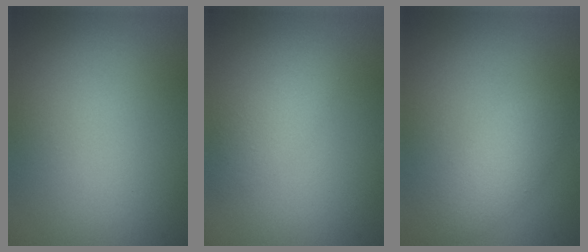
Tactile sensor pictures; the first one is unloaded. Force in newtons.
{"total": 2.0, "press": 2.0, "slide": 0.1}
{"total": 2.7, "press": 2.7, "slide": 0.1}